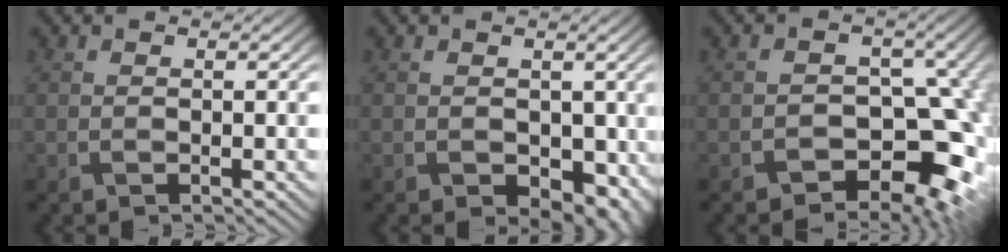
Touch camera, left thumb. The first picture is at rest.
{"total": 5.4, "force": [-1.4, 4.2, 3.2], "torque": [-0.034, -0.006, -0.014]}
{"total": 9.1, "force": [-4.1, 6.1, 5.3], "torque": [-0.045, -0.012, -0.063]}